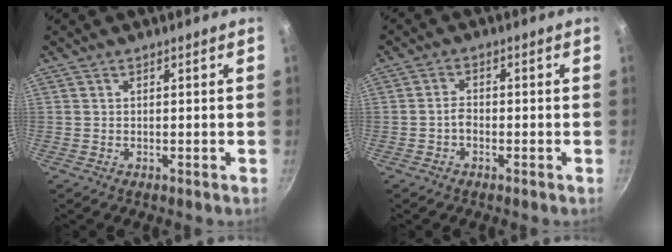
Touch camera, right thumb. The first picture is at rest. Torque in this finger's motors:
{"motor_torque": [-0.07, 0.09, -0.05, 0.00, -0.03]}